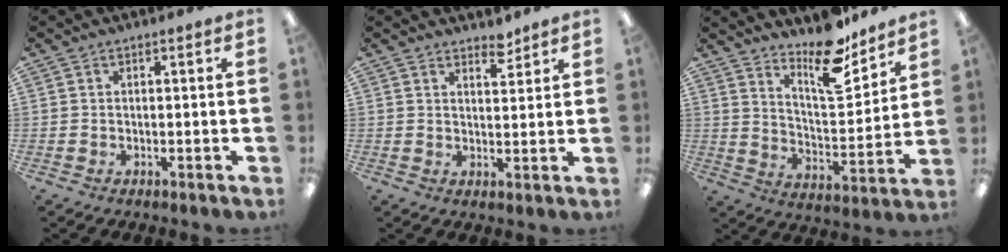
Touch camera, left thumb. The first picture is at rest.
{"total": 3.6, "force": [3.3, 1.2, 1.0], "torque": [0.000, -0.024, 0.055]}
{"total": 15.2, "force": [12.3, 5.0, 7.5], "torque": [-0.105, -0.092, 0.211]}